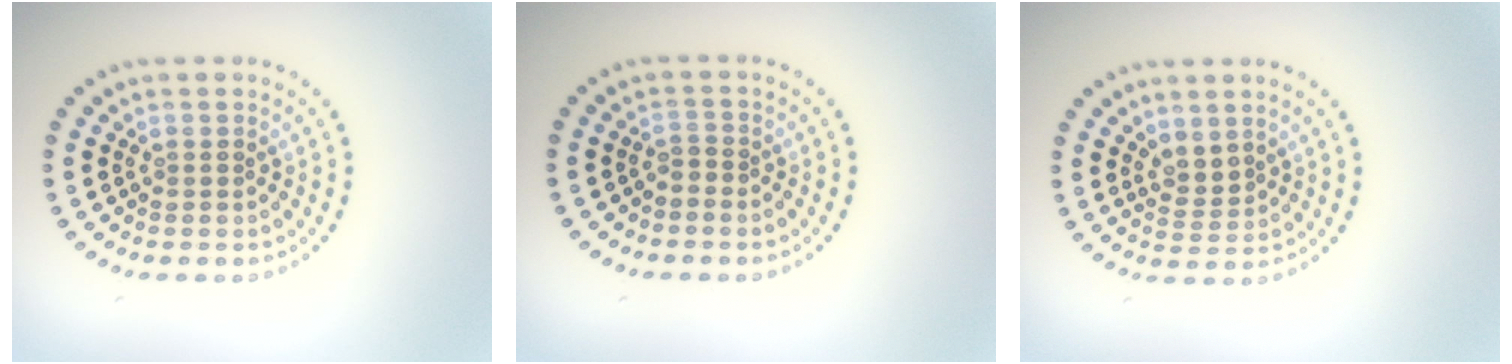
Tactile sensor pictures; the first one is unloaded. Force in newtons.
{"total": 0.7, "press": 0.4, "slide": 0.6}
{"total": 1.7, "press": 1.3, "slide": 1.0}